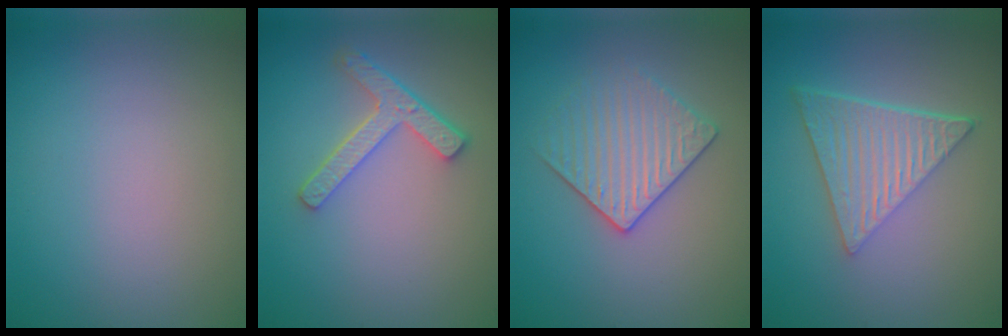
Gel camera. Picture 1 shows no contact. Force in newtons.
{"total": 3.8, "press": 2.9, "slide": 2.4}
{"total": 3.2, "press": 3.2, "slide": 0.7}
{"total": 6.3, "press": 4.2, "slide": 4.7}